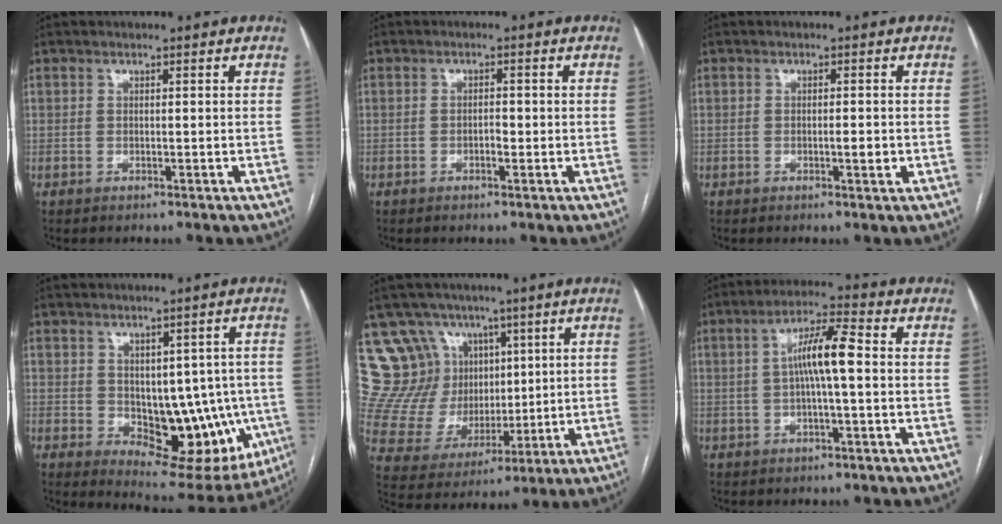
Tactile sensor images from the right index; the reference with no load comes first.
{"total": 1.5, "force": [-0.4, 0.7, 1.3], "torque": [-0.020, 0.003, -0.007]}
{"total": 1.8, "force": [-0.3, 0.4, 1.7], "torque": [-0.027, -0.001, -0.005]}
{"total": 13.9, "force": [-1.9, 7.8, 11.3], "torque": [-0.127, 0.007, 0.003]}
{"total": 13.4, "force": [8.0, 10.4, 2.6], "torque": [-0.062, 0.046, 0.167]}
{"total": 7.5, "force": [0.4, 0.9, 7.5], "torque": [-0.139, 0.017, 0.003]}